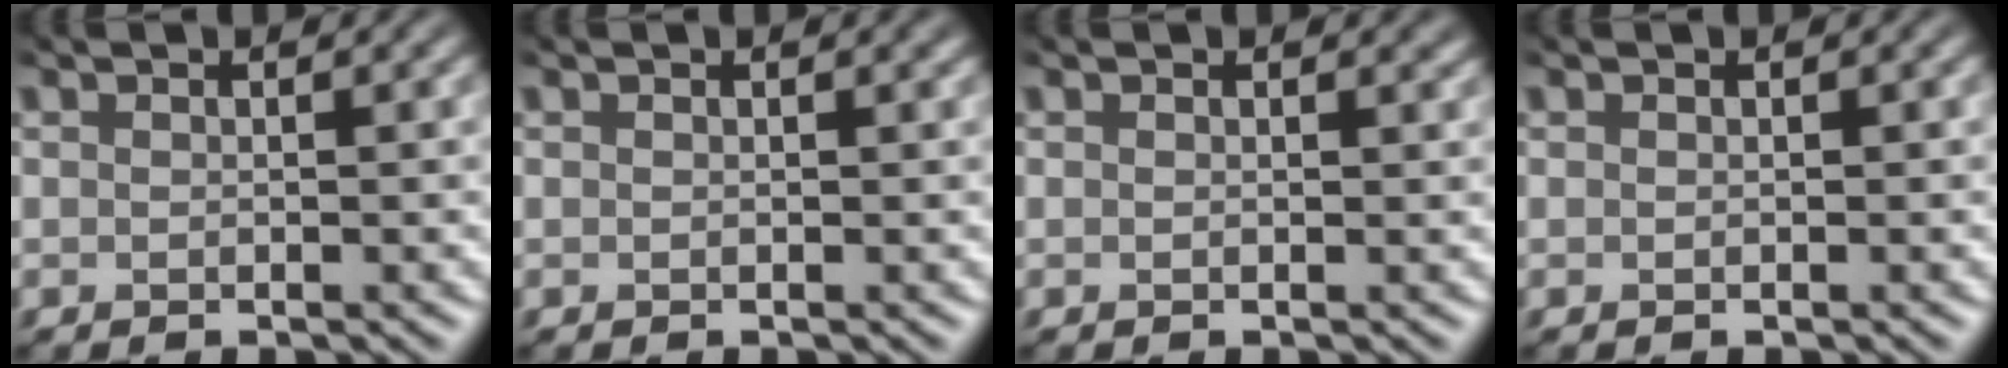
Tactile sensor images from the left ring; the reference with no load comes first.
{"total": 1.7, "force": [1.0, 0.9, 1.1], "torque": [-0.008, 0.017, 0.005]}
{"total": 1.9, "force": [1.3, 1.0, 1.0], "torque": [-0.004, 0.021, 0.008]}
{"total": 0.0}